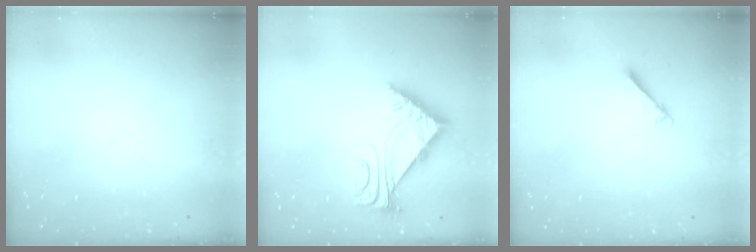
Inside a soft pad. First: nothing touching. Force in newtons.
{"total": 5.6, "press": 5.5, "slide": 0.8}
{"total": 2.6, "press": 2.6, "slide": 0.1}